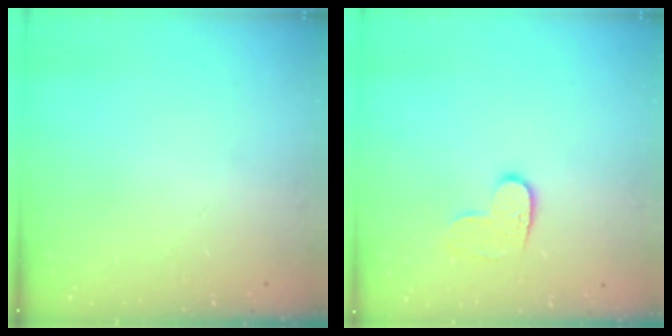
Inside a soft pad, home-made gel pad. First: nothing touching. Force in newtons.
{"total": 6.8, "press": 6.8, "slide": 0.1}